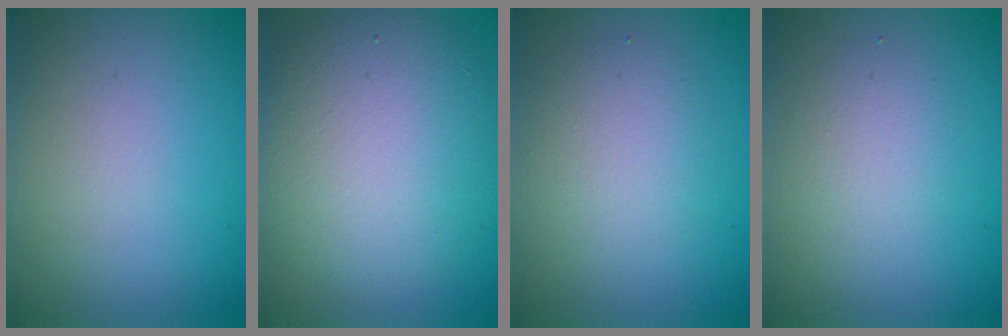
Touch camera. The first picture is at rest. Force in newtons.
{"total": 7.5, "press": 7.4, "slide": 0.5}
{"total": 2.6, "press": 2.6, "slide": 0.3}
{"total": 1.9, "press": 1.9, "slide": 0.2}